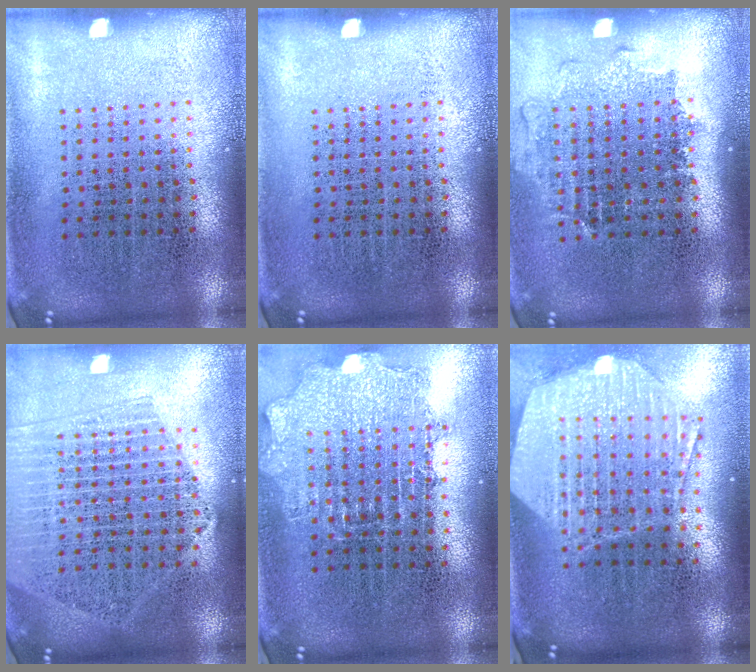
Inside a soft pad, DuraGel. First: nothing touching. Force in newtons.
{"total": 0.0}
{"total": 1.1, "press": 1.0, "slide": 0.5}
{"total": 2.1, "press": 1.9, "slide": 0.9}
{"total": 1.6, "press": 1.3, "slide": 0.8}
{"total": 2.9, "press": 2.3, "slide": 1.8}